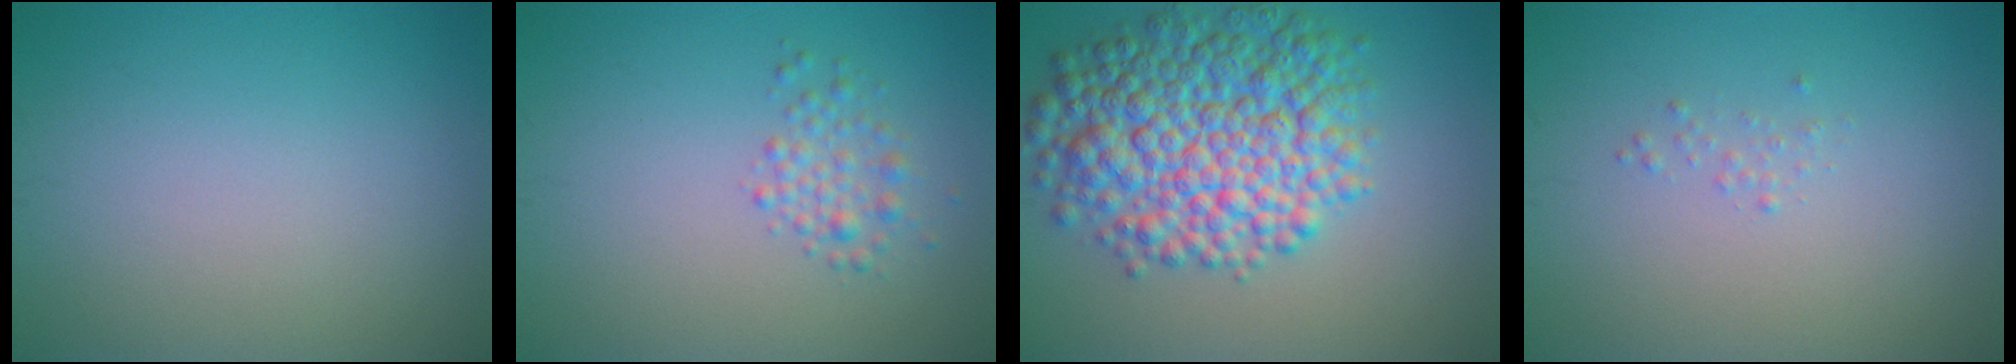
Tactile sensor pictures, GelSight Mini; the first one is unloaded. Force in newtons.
{"total": 1.9, "press": 1.9, "slide": 0.0}
{"total": 9.8, "press": 9.8, "slide": 0.2}
{"total": 0.5, "press": 0.5, "slide": 0.0}